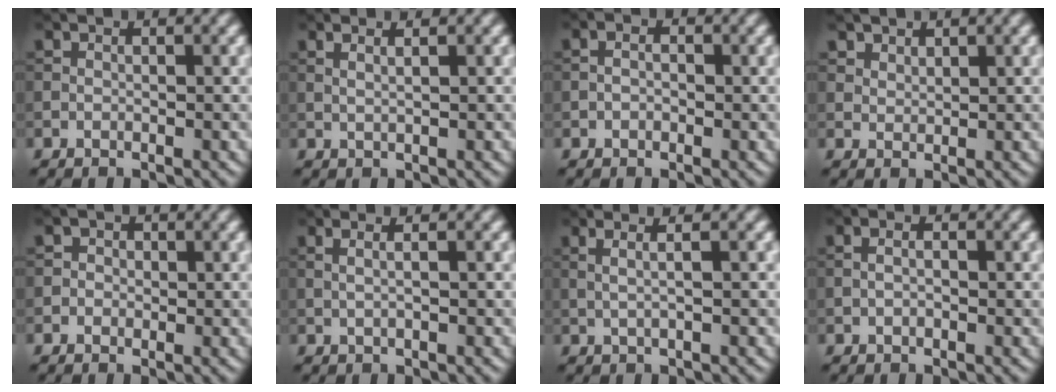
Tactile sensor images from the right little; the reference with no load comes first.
{"total": 2.0, "force": [1.1, 0.8, 1.4], "torque": [-0.011, 0.001, -0.002]}
{"total": 1.6, "force": [0.0, 1.2, 1.1], "torque": [-0.010, -0.002, -0.013]}
{"total": 1.5, "force": [1.2, 0.8, 0.3], "torque": [-0.008, -0.008, 0.033]}
{"total": 1.4, "force": [0.1, 1.3, 0.5], "torque": [0.004, 0.001, -0.008]}
{"total": 2.4, "force": [1.1, 1.1, 1.9], "torque": [-0.018, 0.013, -0.007]}
{"total": 3.0, "force": [1.2, 1.2, 2.4], "torque": [-0.026, 0.008, -0.006]}
{"total": 2.3, "force": [0.5, 1.5, 1.7], "torque": [-0.020, 0.009, -0.012]}